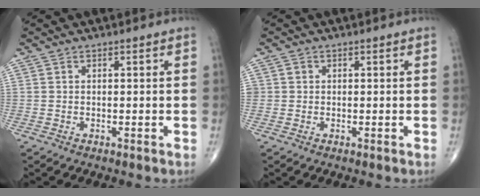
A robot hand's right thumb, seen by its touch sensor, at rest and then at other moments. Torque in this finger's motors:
{"motor_torque": [-0.36, 0.54, 0.18, 0.08, -0.01]}